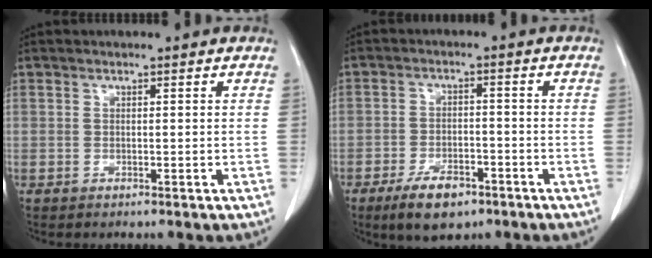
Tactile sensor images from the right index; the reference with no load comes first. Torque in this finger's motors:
{"motor_torque": [-0.06, -0.26, 0.05, -0.01]}